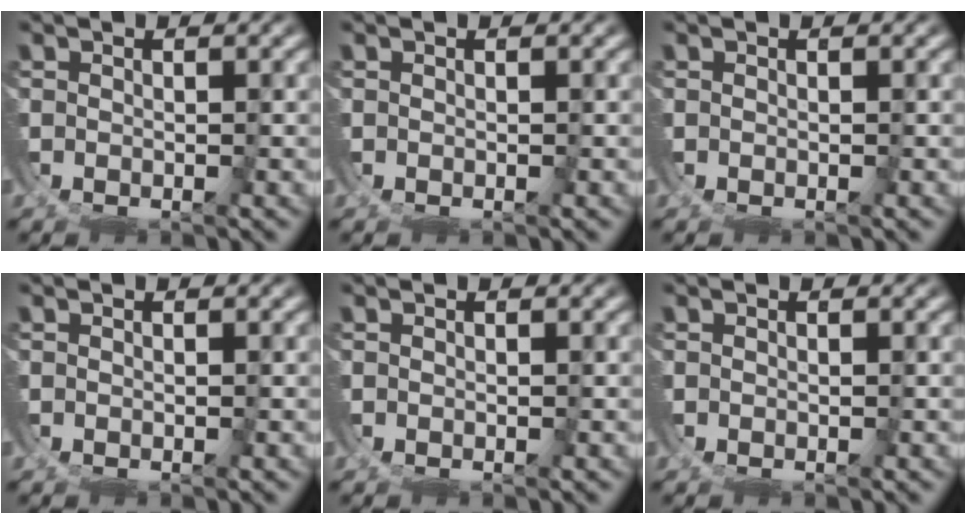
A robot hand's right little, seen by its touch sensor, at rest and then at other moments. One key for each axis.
{"total": 0.0}
{"total": 0.0}
{"total": 0.0}
{"total": 0.0}
{"total": 0.0}